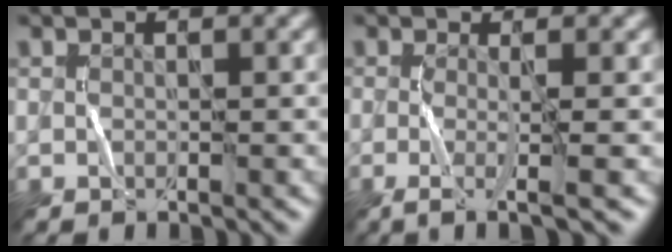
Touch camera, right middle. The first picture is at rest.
{"total": 3.1, "force": [-0.7, 0.6, 3.0], "torque": [-0.050, -0.001, -0.018]}